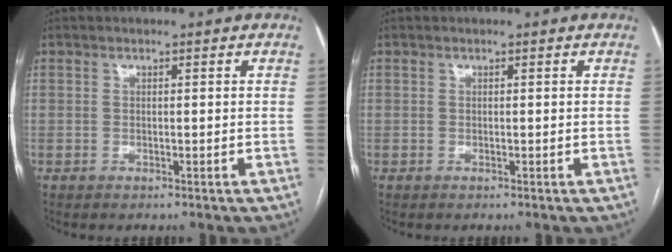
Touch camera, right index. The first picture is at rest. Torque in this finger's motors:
{"motor_torque": [0.00, 0.00, 0.00, 0.01]}